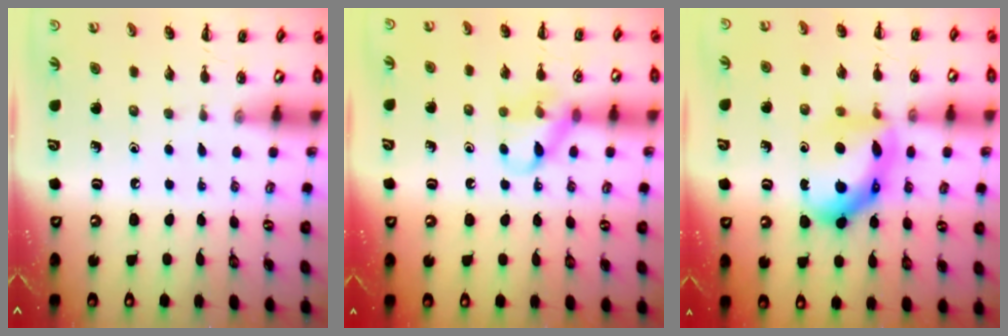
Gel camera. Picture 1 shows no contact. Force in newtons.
{"total": 9.8, "press": 9.8, "slide": 0.7}
{"total": 13.6, "press": 13.6, "slide": 0.8}